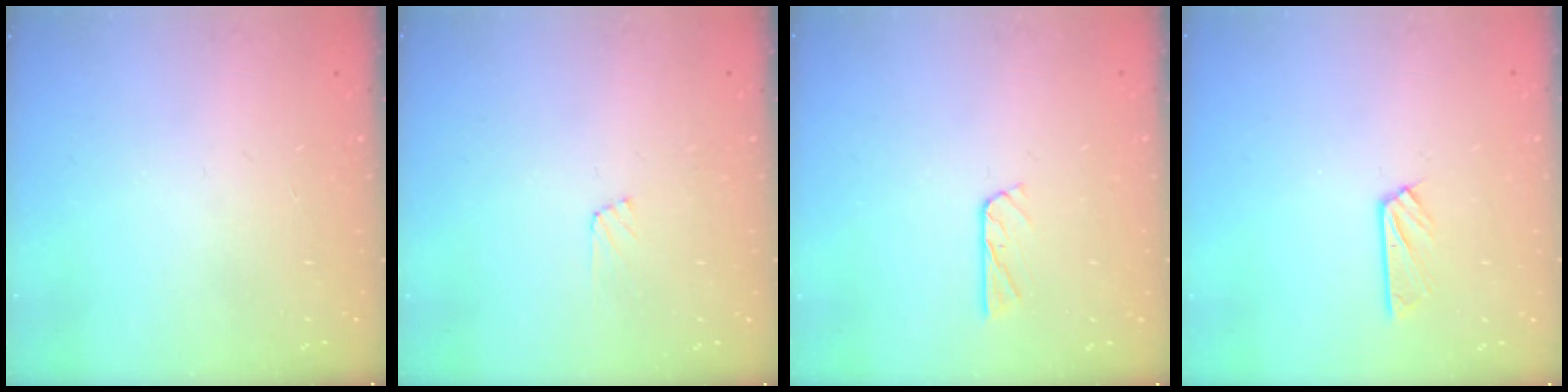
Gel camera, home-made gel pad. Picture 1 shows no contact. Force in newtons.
{"total": 7.1, "press": 7.0, "slide": 0.5}
{"total": 3.7, "press": 3.6, "slide": 0.4}
{"total": 4.3, "press": 4.3, "slide": 0.4}